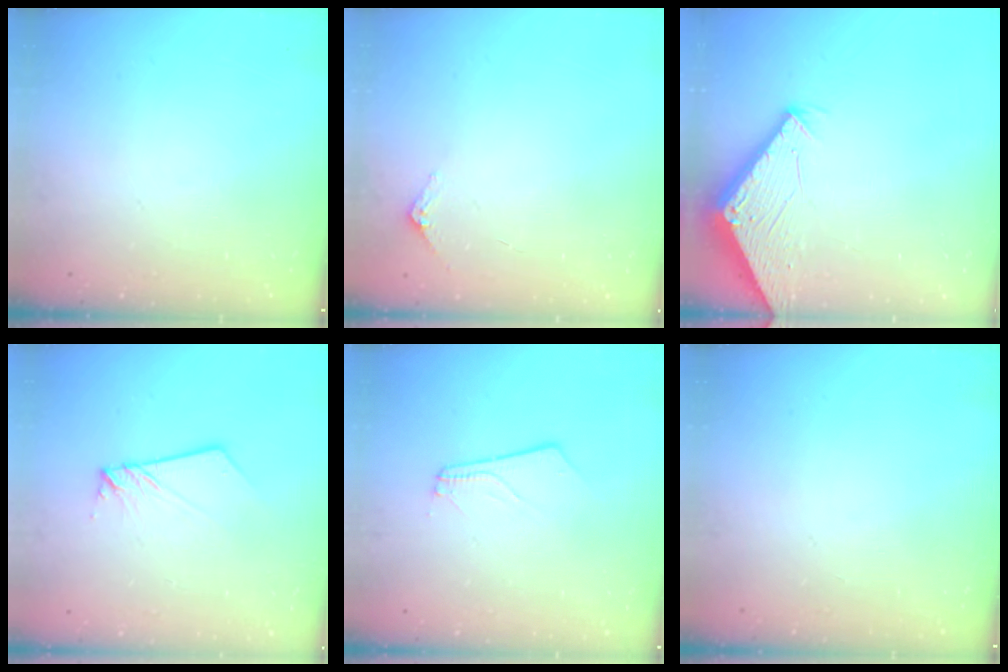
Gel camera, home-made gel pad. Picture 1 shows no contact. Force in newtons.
{"total": 3.2, "press": 3.2, "slide": 0.2}
{"total": 2.9, "press": 2.9, "slide": 0.2}
{"total": 4.4, "press": 4.3, "slide": 0.6}
{"total": 3.7, "press": 3.7, "slide": 0.4}
{"total": 0.0}